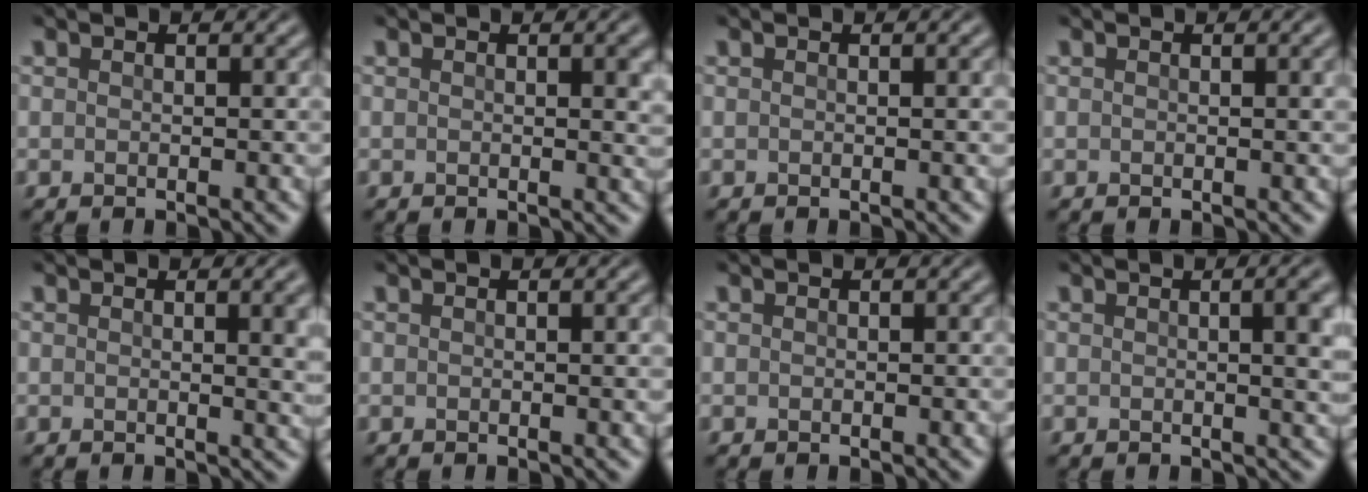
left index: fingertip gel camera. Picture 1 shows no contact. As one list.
[{"total": 2.2, "force": [0.5, 0.6, 2.1], "torque": [-0.016, 0.001, 0.005]}, {"total": 1.0, "force": [0.2, 0.2, 0.9], "torque": [-0.007, 0.003, 0.000]}, {"total": 1.3, "force": [0.3, 0.3, 1.2], "torque": [-0.012, 0.003, 0.002]}, {"total": 4.0, "force": [0.8, 1.3, 3.6], "torque": [-0.031, 0.005, 0.008]}, {"total": 1.1, "force": [0.2, 0.3, 1.0], "torque": [-0.008, 0.003, 0.000]}, {"total": 0.0}, {"total": 4.9, "force": [0.7, 1.8, 4.5], "torque": [-0.030, 0.014, 0.006]}]